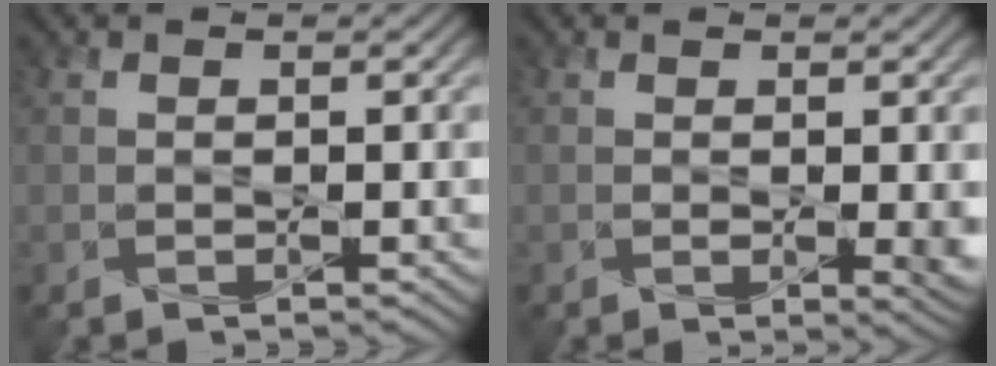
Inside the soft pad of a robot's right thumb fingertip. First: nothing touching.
{"total": 2.6, "force": [0.3, 0.5, 2.5], "torque": [-0.037, -0.005, 0.007]}